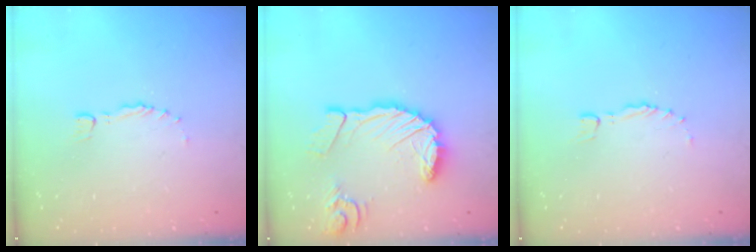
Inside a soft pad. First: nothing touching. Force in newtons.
{"total": 13.7, "press": 13.6, "slide": 1.7}
{"total": 0.0}